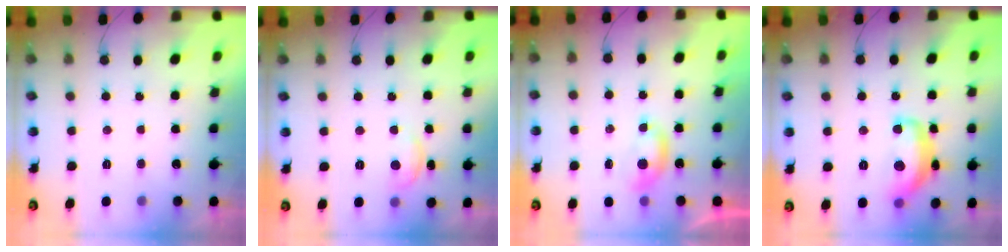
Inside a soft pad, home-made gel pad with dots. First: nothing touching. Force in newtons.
{"total": 5.7, "press": 5.7, "slide": 0.5}
{"total": 4.4, "press": 4.4, "slide": 0.5}
{"total": 14.2, "press": 14.1, "slide": 1.2}